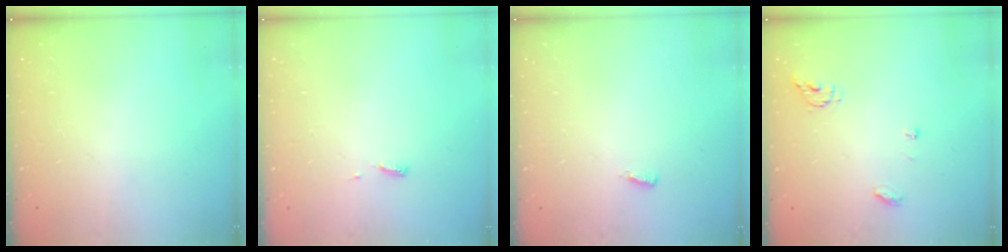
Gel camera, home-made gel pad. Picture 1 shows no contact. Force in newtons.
{"total": 3.9, "press": 3.9, "slide": 0.5}
{"total": 4.4, "press": 2.2, "slide": 3.9}
{"total": 5.2, "press": 5.2, "slide": 0.0}